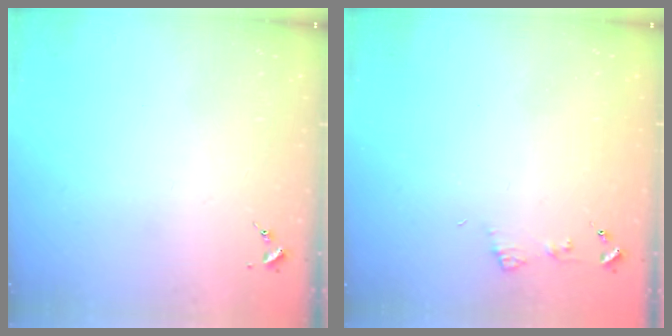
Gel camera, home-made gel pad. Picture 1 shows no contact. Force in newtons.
{"total": 5.4, "press": 5.4, "slide": 0.5}